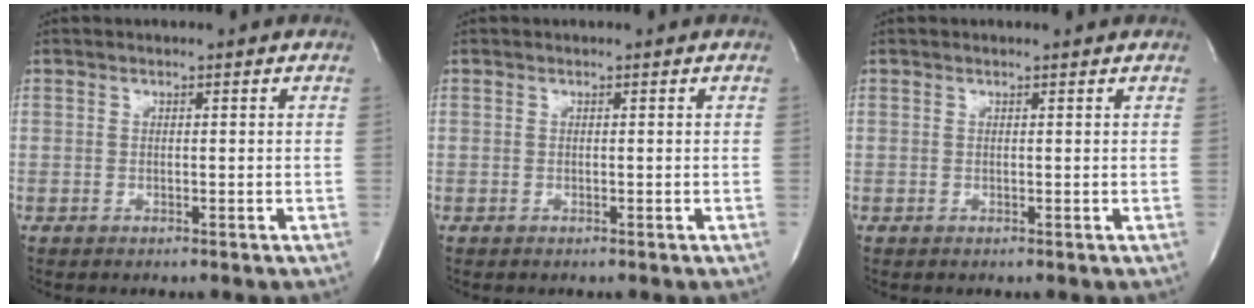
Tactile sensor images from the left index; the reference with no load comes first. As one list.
[{"total": 0.0}, {"total": 0.7, "force": [0.7, 0.0, 0.3], "torque": [-0.010, 0.004, 0.011]}]